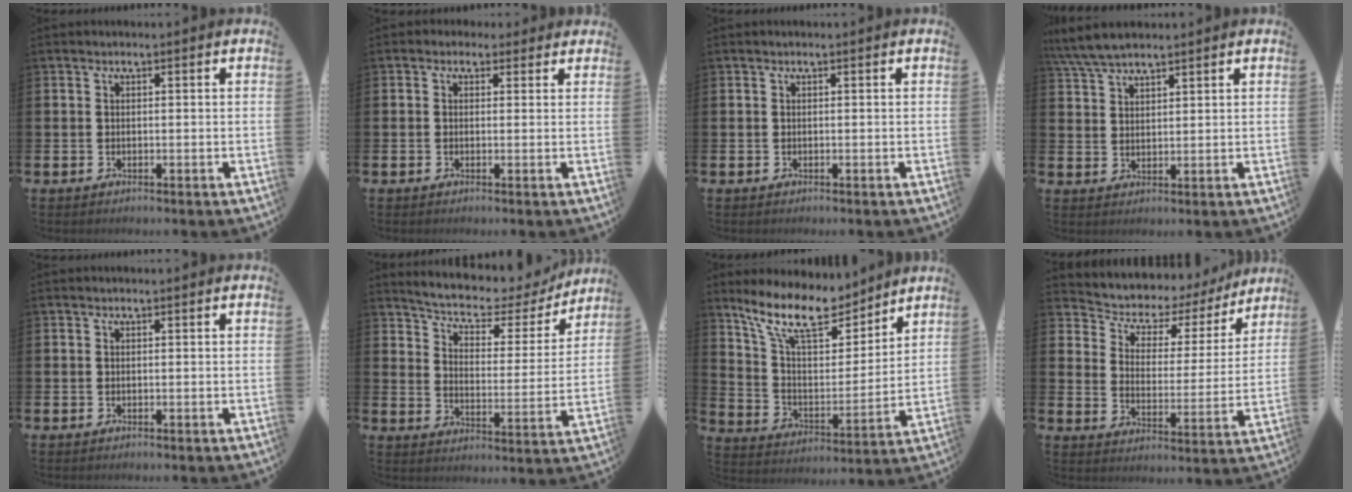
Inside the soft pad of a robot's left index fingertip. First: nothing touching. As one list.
[{"total": 1.3, "force": [0.9, 1.0, 0.0], "torque": [0.001, 0.004, 0.014]}, {"total": 0.0}, {"total": 5.4, "force": [5.0, 1.1, 1.8], "torque": [-0.052, -0.012, 0.094]}, {"total": 0.0}, {"total": 6.4, "force": [5.7, 2.1, 1.8], "torque": [-0.059, -0.044, 0.092]}, {"total": 12.2, "force": [10.2, 4.1, 5.4], "torque": [-0.132, -0.058, 0.182]}, {"total": 6.0, "force": [5.4, 2.5, 1.0], "torque": [-0.049, -0.048, 0.086]}]